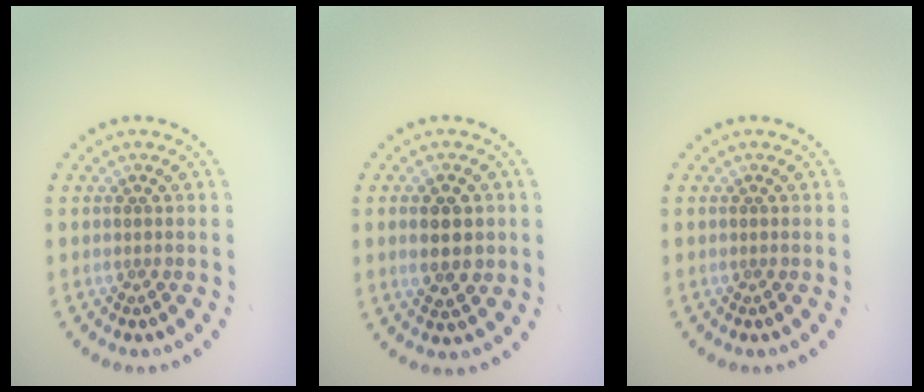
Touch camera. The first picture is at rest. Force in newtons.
{"total": 3.3, "press": 3.3, "slide": 0.4}
{"total": 0.0}